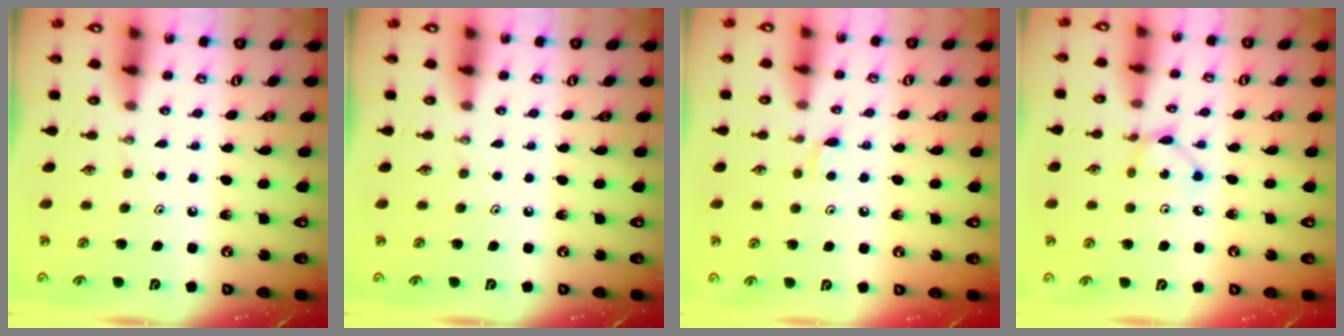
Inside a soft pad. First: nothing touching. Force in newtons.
{"total": 0.0}
{"total": 4.0, "press": 3.9, "slide": 0.6}
{"total": 3.6, "press": 3.6, "slide": 0.1}